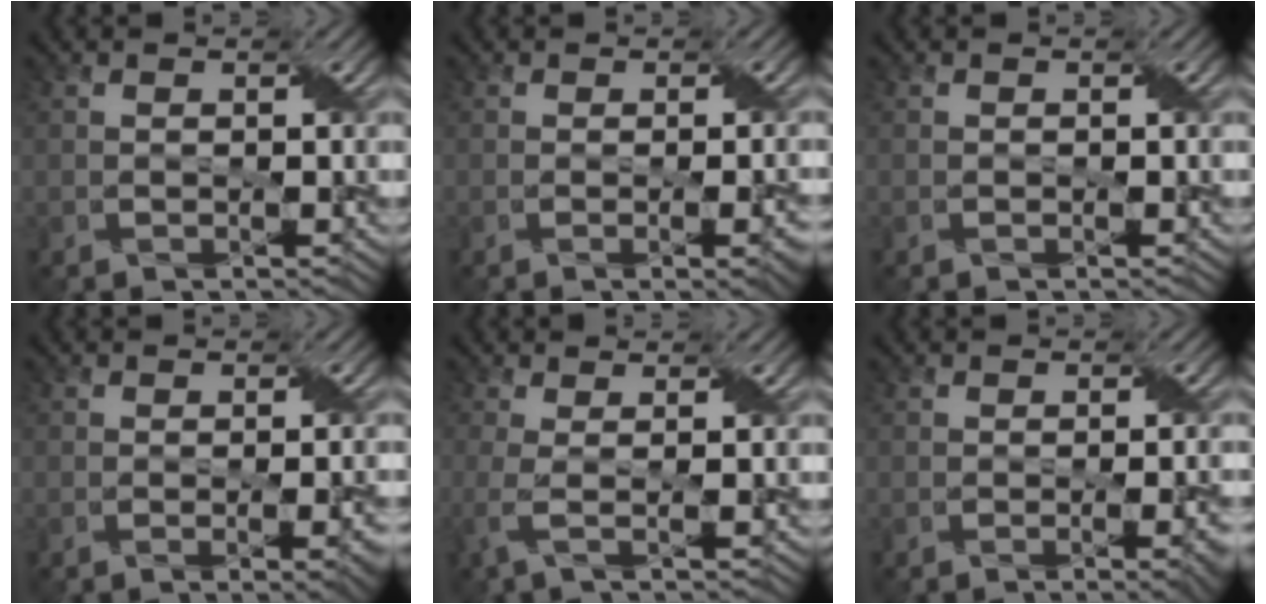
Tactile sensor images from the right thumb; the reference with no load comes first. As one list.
[{"total": 4.0, "force": [-0.9, 1.3, 3.7], "torque": [-0.042, -0.003, -0.008]}, {"total": 0.0}, {"total": 4.4, "force": [-1.2, 1.4, 4.0], "torque": [-0.046, -0.005, -0.010]}, {"total": 2.7, "force": [-0.2, 0.7, 2.6], "torque": [-0.050, -0.001, -0.012]}, {"total": 3.6, "force": [-1.1, 1.1, 3.3], "torque": [-0.033, -0.003, -0.011]}]